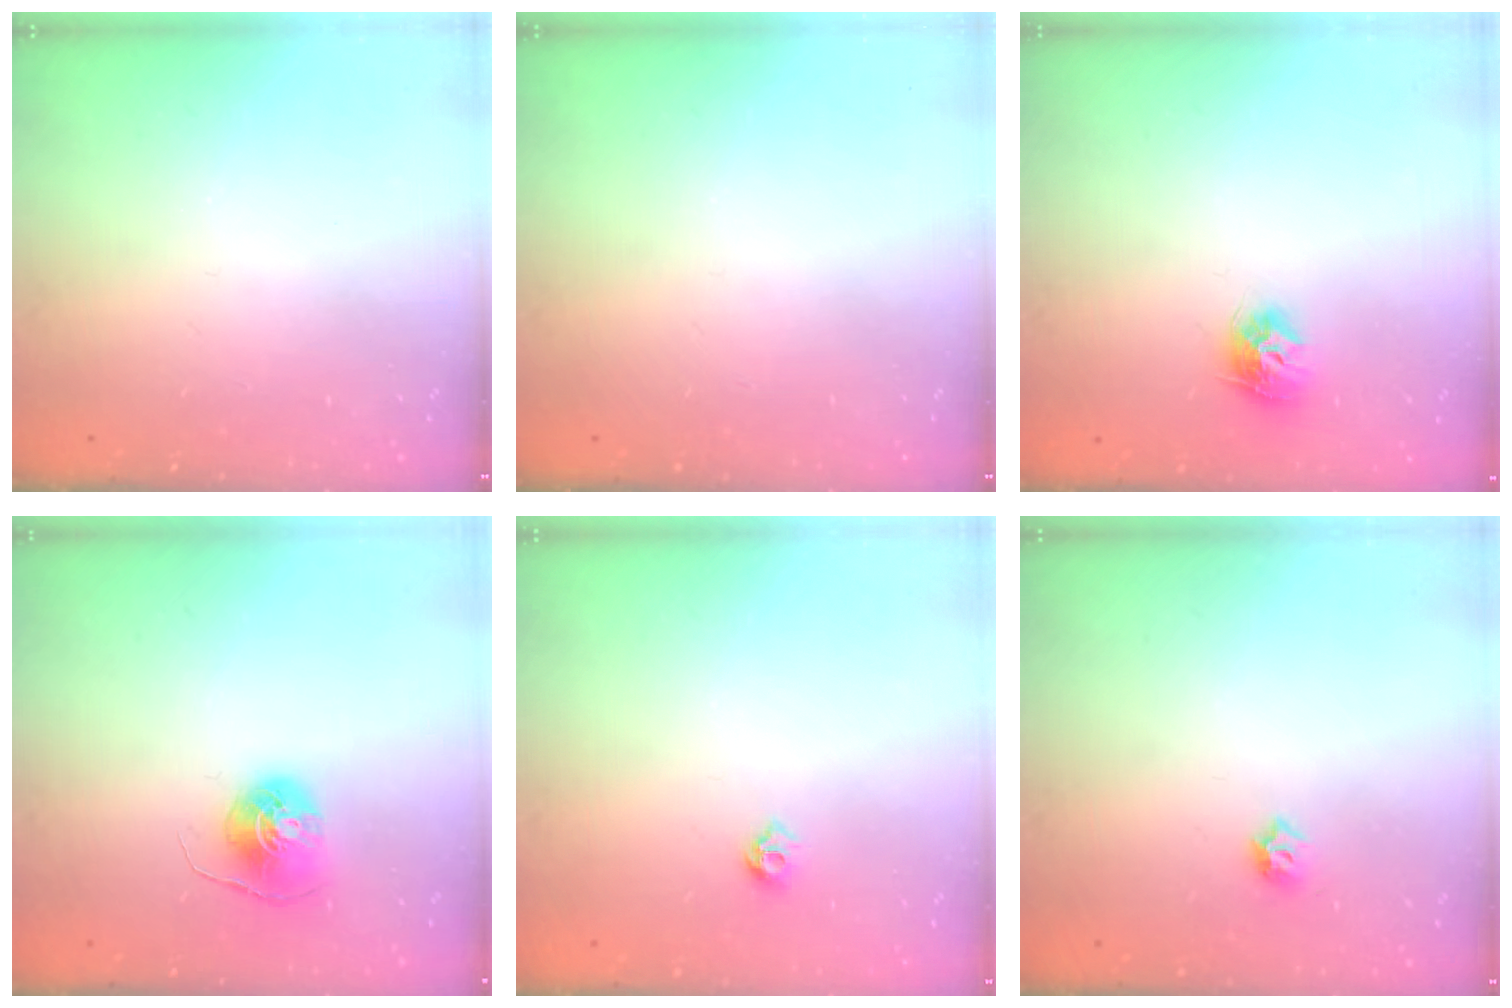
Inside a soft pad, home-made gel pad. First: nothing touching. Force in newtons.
{"total": 0.0}
{"total": 8.7, "press": 8.7, "slide": 0.3}
{"total": 6.8, "press": 6.8, "slide": 0.4}
{"total": 5.0, "press": 4.9, "slide": 0.8}
{"total": 3.8, "press": 3.8, "slide": 0.8}